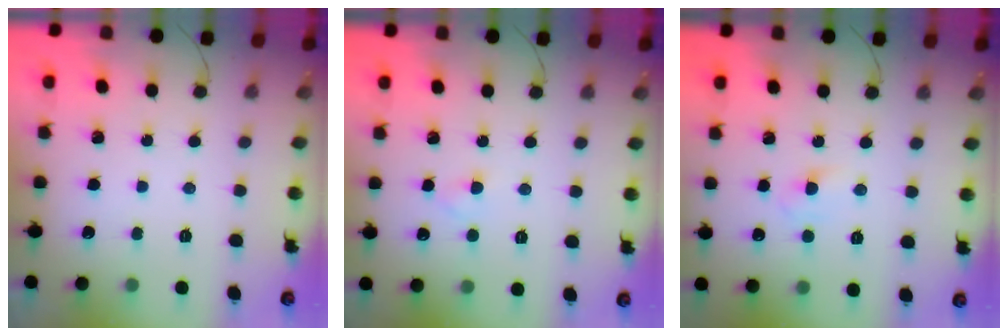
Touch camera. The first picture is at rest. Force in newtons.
{"total": 1.8, "press": 1.6, "slide": 0.9}
{"total": 3.0, "press": 2.8, "slide": 1.3}